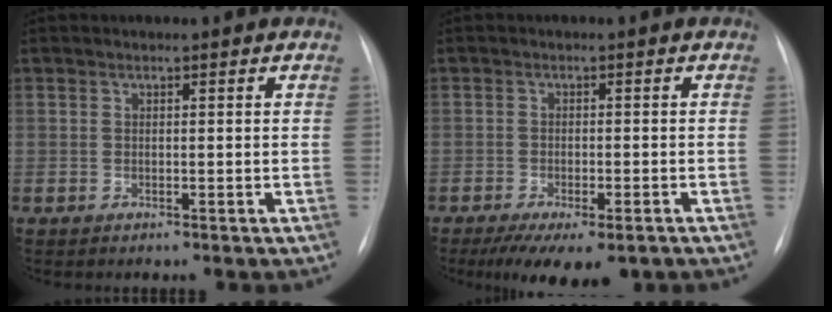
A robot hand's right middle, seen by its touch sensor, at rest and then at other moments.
{"total": 9.3, "force": [-6.3, 3.6, 5.8], "torque": [-0.083, -0.012, -0.092]}